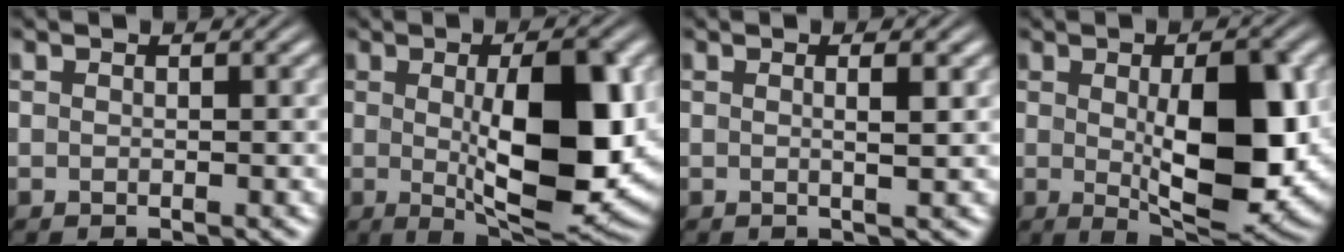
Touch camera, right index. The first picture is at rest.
{"total": 11.7, "force": [0.2, 3.6, 11.1], "torque": [-0.173, -0.021, 0.019]}
{"total": 1.5, "force": [0.3, -0.2, 1.5], "torque": [-0.021, -0.003, 0.004]}
{"total": 10.1, "force": [0.1, 3.3, 9.6], "torque": [-0.149, -0.023, 0.017]}